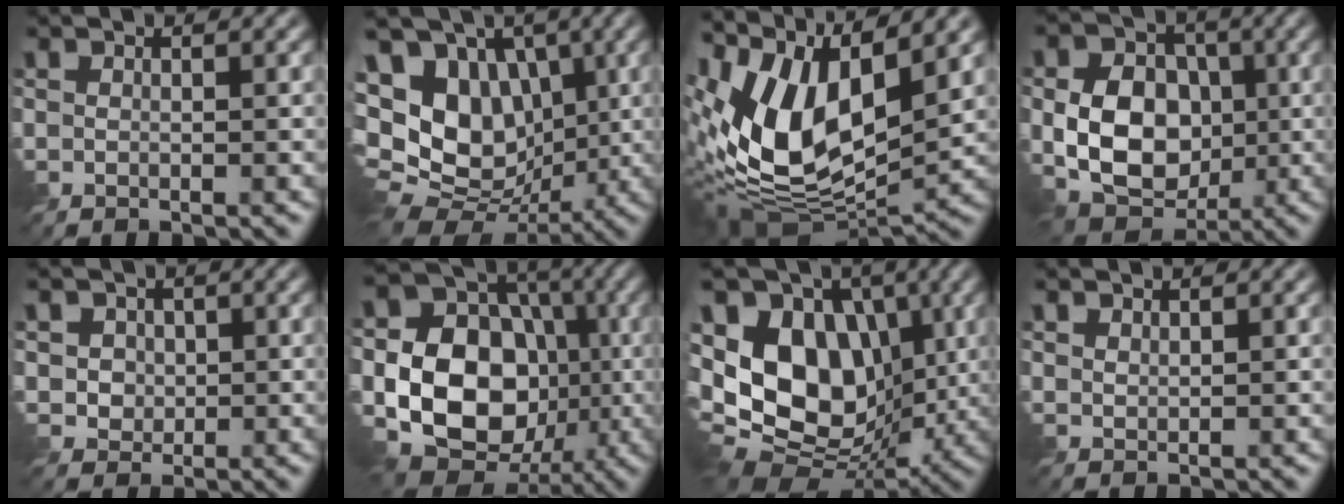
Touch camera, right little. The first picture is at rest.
{"total": 14.5, "force": [1.0, 10.9, 9.5], "torque": [-0.195, 0.013, 0.010]}
{"total": 14.3, "force": [2.0, 7.6, 12.0], "torque": [-0.254, 0.009, 0.022]}
{"total": 8.8, "force": [-0.8, 6.6, 5.7], "torque": [-0.103, -0.003, -0.023]}
{"total": 2.7, "force": [0.4, 2.5, 0.9], "torque": [-0.035, -0.002, 0.020]}
{"total": 14.5, "force": [-2.2, 11.5, 8.5], "torque": [-0.143, -0.003, -0.056]}
{"total": 13.3, "force": [-0.4, 8.9, 9.8], "torque": [-0.194, -0.001, -0.026]}
{"total": 1.0, "force": [0.9, 0.3, 0.2], "torque": [-0.004, 0.003, 0.019]}